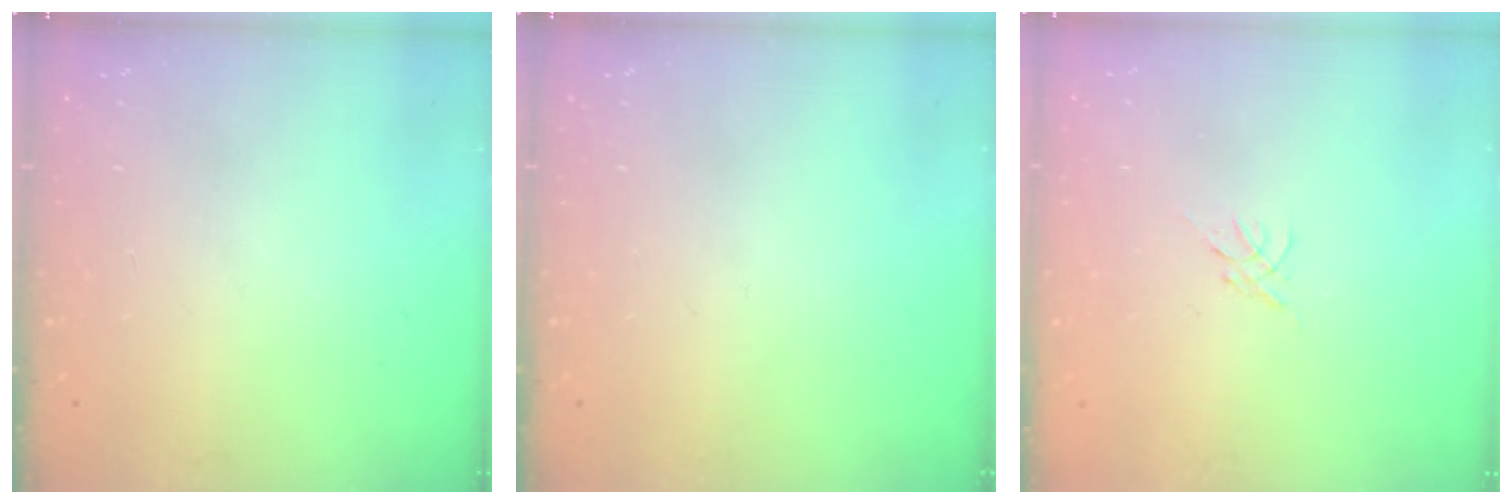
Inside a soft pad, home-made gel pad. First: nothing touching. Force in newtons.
{"total": 0.0}
{"total": 0.0}